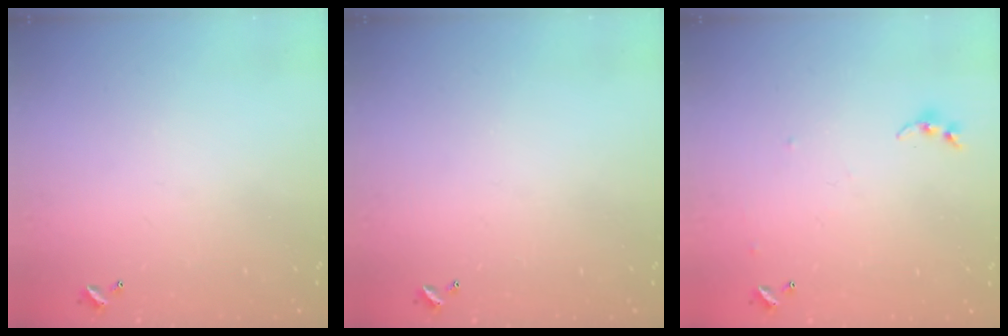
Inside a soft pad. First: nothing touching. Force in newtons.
{"total": 0.0}
{"total": 5.1, "press": 5.0, "slide": 0.5}